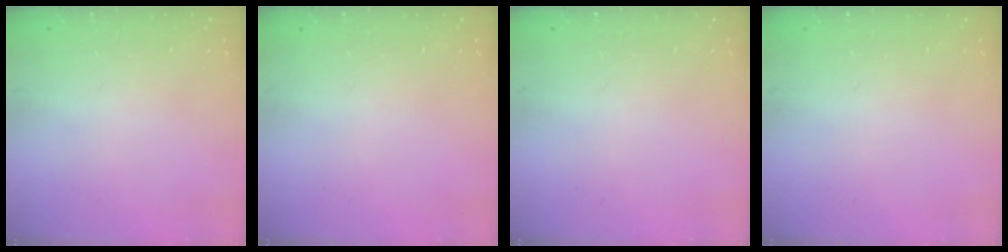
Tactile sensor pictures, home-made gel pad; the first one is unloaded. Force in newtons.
{"total": 0.0}
{"total": 0.0}
{"total": 0.0}